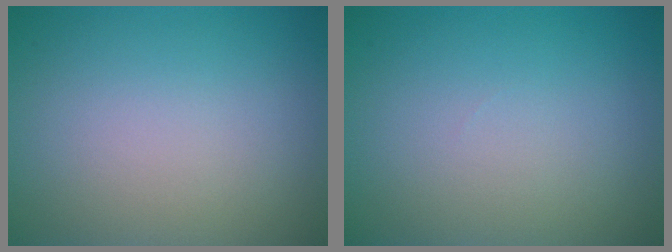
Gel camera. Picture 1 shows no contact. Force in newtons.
{"total": 0.0}